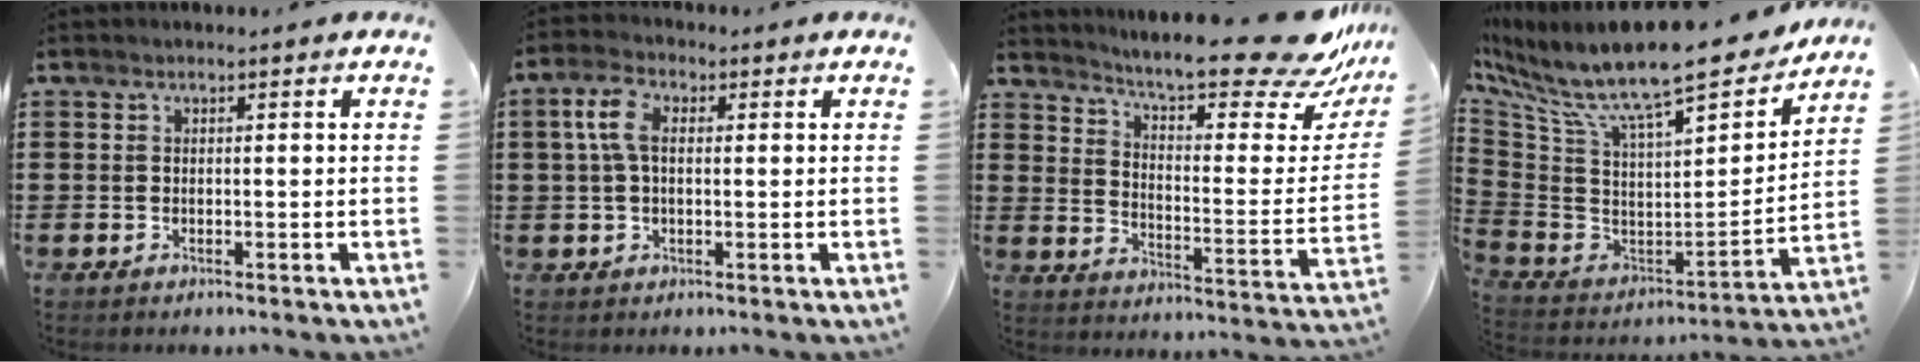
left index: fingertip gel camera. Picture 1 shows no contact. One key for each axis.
{"total": 5.7, "fx": 1.3, "fy": 2.9, "fz": 4.7, "tx": -0.113, "ty": 0.008, "tz": 0.017}
{"total": 13.5, "fx": 11.6, "fy": 0.6, "fz": 7.0, "tx": -0.128, "ty": -0.089, "tz": 0.188}
{"total": 14.2, "fx": 10.9, "fy": 2.4, "fz": 8.7, "tx": -0.183, "ty": -0.079, "tz": 0.180}